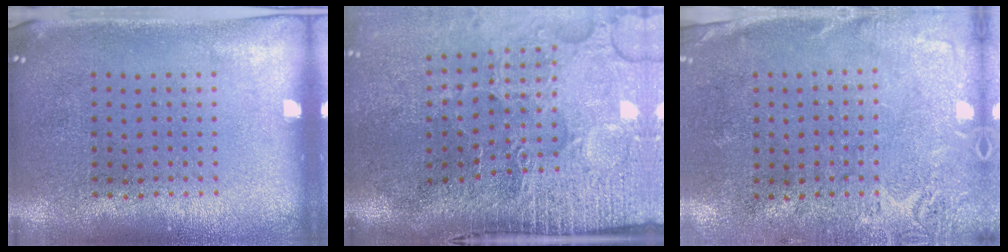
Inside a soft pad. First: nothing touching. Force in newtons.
{"total": 5.0, "press": 4.1, "slide": 2.8}
{"total": 2.6, "press": 2.2, "slide": 1.4}